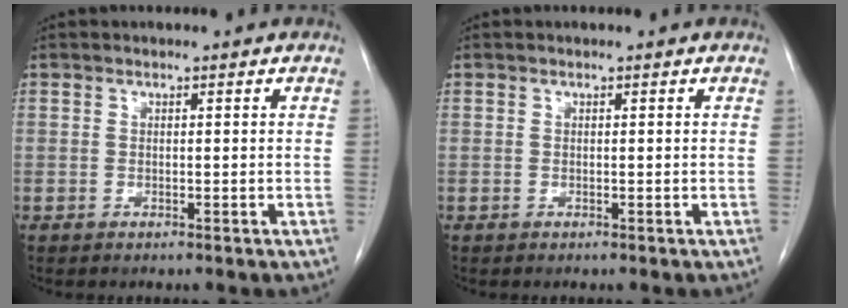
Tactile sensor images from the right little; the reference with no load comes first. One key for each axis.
{"total": 0.0}